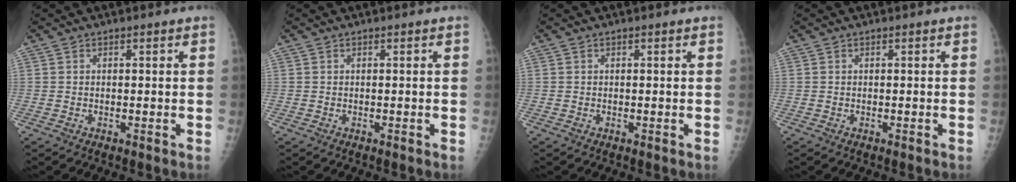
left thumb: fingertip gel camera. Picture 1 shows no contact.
{"total": 0.0}
{"total": 0.0}
{"total": 0.0}